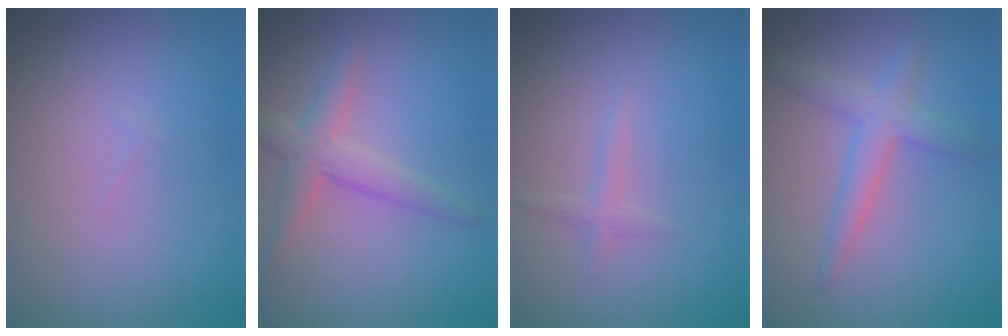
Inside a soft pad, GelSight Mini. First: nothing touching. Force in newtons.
{"total": 3.1, "press": 3.1, "slide": 0.3}
{"total": 1.0, "press": 1.0, "slide": 0.1}
{"total": 2.9, "press": 2.9, "slide": 0.1}